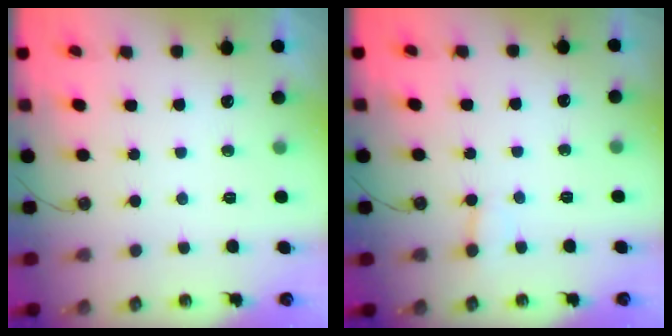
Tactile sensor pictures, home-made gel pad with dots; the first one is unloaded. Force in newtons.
{"total": 2.7, "press": 2.7, "slide": 0.5}